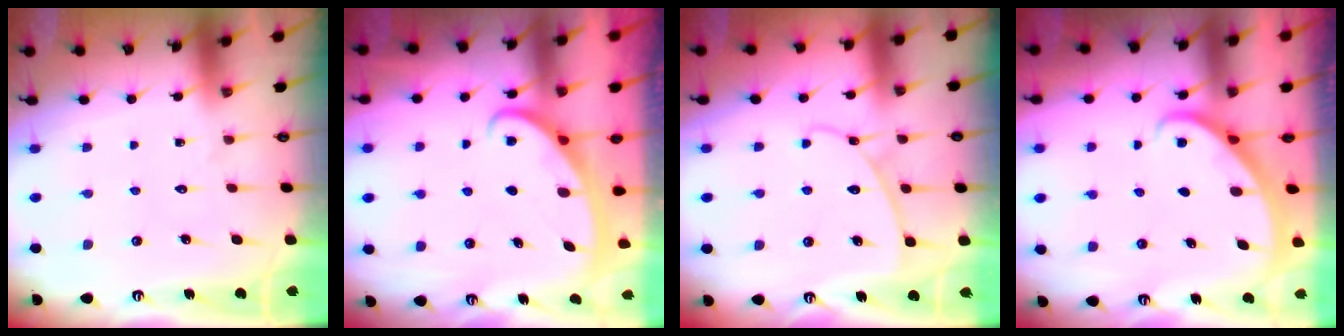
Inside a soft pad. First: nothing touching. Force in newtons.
{"total": 2.8, "press": 2.8, "slide": 0.4}
{"total": 6.4, "press": 6.4, "slide": 0.2}
{"total": 2.3, "press": 2.3, "slide": 0.2}